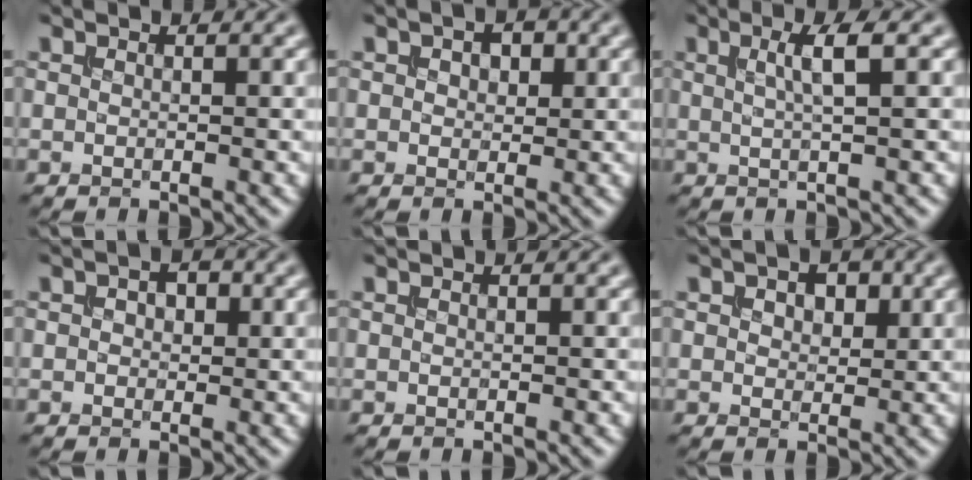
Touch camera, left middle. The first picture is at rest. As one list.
[{"total": 2.6, "force": [1.0, 1.6, 1.7], "torque": [-0.025, 0.005, 0.007]}, {"total": 3.0, "force": [0.7, 0.7, 2.8], "torque": [-0.041, 0.003, 0.007]}, {"total": 2.1, "force": [0.6, 1.4, 1.4], "torque": [-0.020, 0.004, 0.002]}, {"total": 0.0}, {"total": 3.1, "force": [1.4, 1.9, 2.0], "torque": [-0.027, 0.004, 0.013]}]